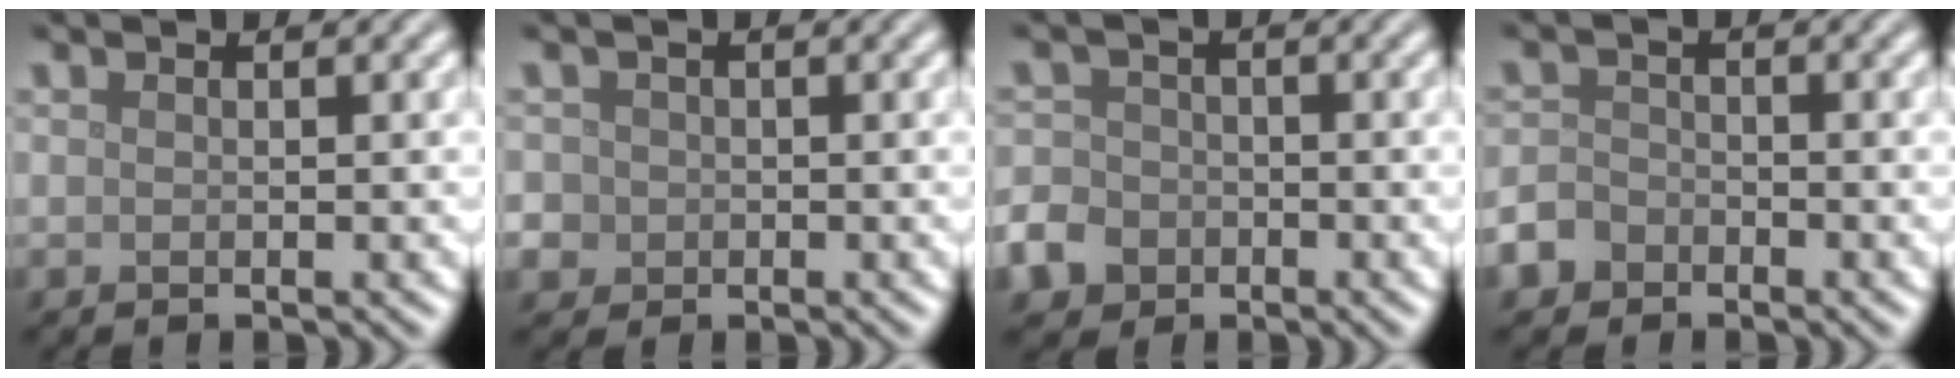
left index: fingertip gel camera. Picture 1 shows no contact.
{"total": 3.7, "force": [-0.4, 3.5, 1.2], "torque": [-0.019, 0.013, -0.029]}
{"total": 5.5, "force": [-2.9, 4.4, 1.5], "torque": [-0.025, -0.015, -0.066]}
{"total": 2.9, "force": [-2.0, 2.0, 0.7], "torque": [-0.005, -0.004, -0.044]}